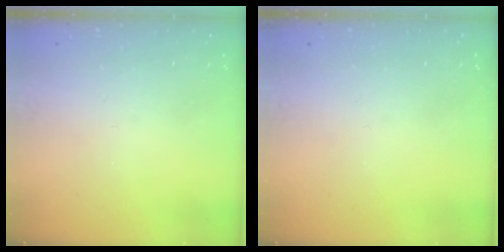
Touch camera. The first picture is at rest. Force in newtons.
{"total": 0.0}